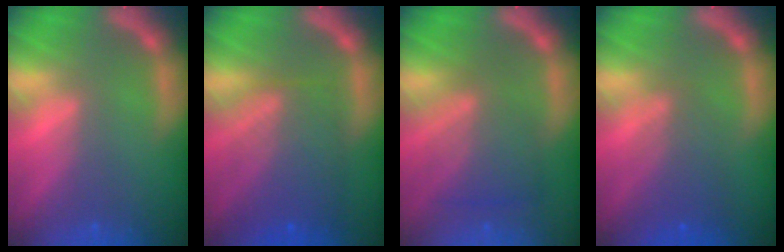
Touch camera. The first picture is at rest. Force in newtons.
{"total": 7.5}
{"total": 6.0}
{"total": 4.0}